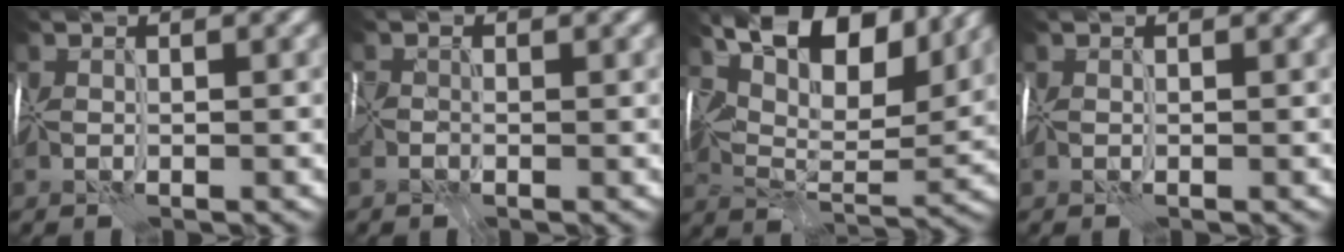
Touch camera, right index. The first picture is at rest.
{"total": 1.5, "force": [-0.6, 1.1, 0.8], "torque": [-0.023, -0.007, -0.014]}
{"total": 11.6, "force": [7.2, 4.9, 7.7], "torque": [-0.133, 0.005, 0.116]}
{"total": 0.0}